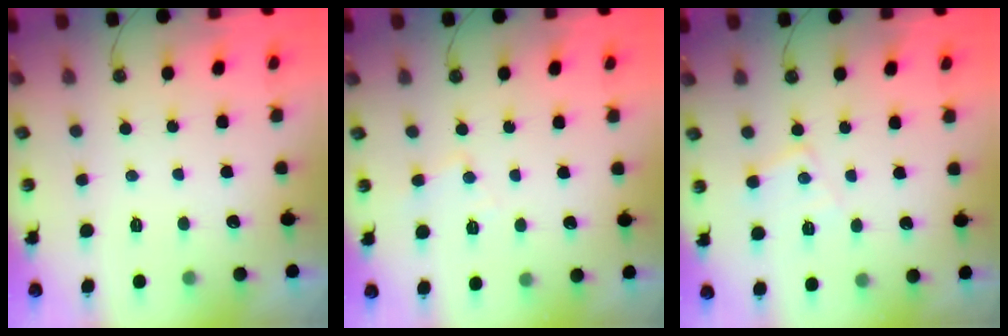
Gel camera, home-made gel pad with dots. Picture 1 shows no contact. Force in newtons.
{"total": 5.6, "press": 5.6, "slide": 0.8}
{"total": 7.6, "press": 7.6, "slide": 0.5}